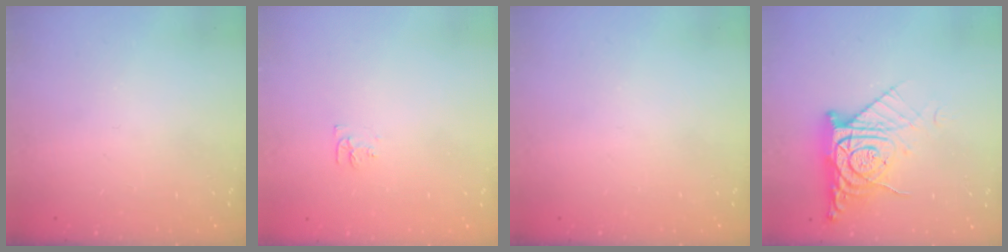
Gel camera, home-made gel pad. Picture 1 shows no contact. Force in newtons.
{"total": 3.7, "press": 3.6, "slide": 0.6}
{"total": 0.0}
{"total": 12.1, "press": 12.0, "slide": 1.4}